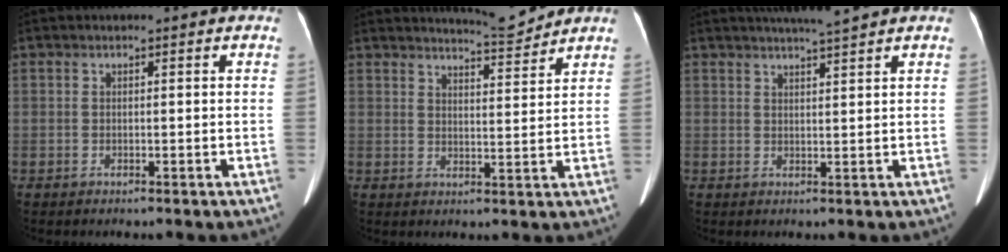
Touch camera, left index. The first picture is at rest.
{"total": 5.9, "force": [5.8, -0.5, 0.8], "torque": [-0.022, -0.013, 0.087]}
{"total": 5.8, "force": [5.0, -0.6, 2.8], "torque": [-0.047, 0.011, 0.077]}